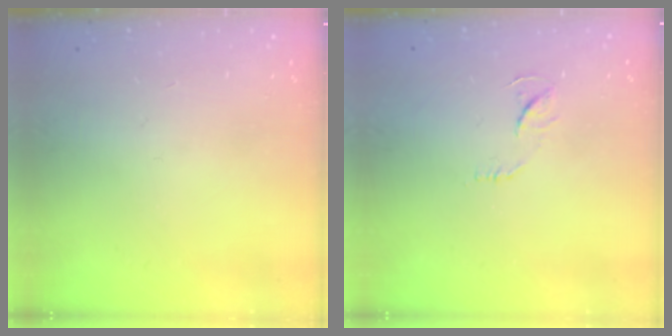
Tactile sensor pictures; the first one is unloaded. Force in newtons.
{"total": 6.1, "press": 6.1, "slide": 0.3}